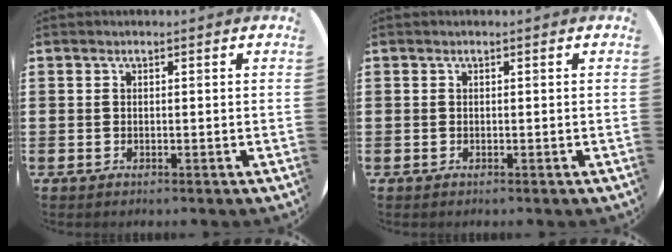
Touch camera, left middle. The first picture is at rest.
{"total": 0.0}